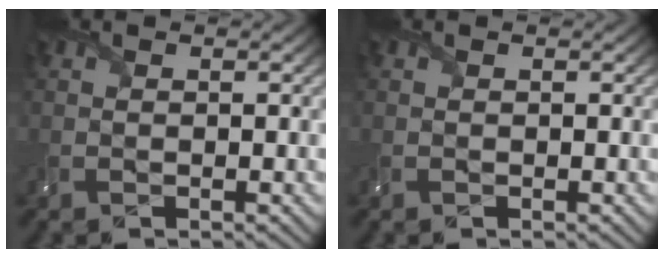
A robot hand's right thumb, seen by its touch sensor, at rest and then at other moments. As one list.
[{"total": 0.0}]